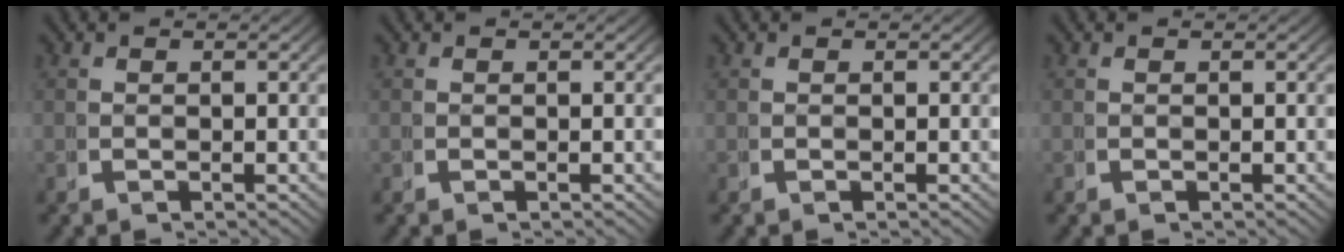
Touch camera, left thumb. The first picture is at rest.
{"total": 0.0}
{"total": 0.0}
{"total": 0.0}